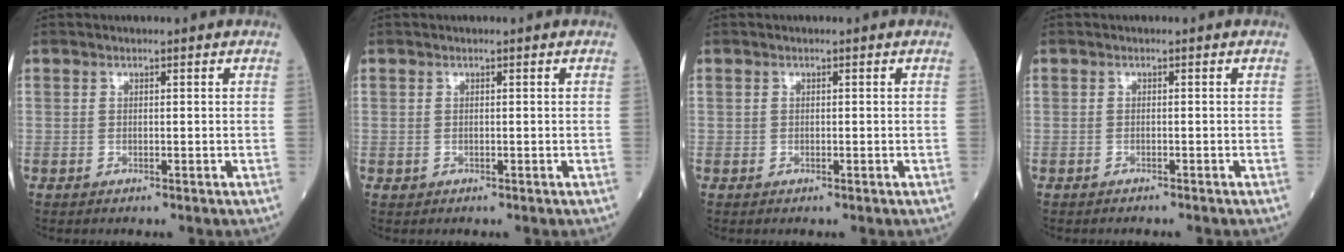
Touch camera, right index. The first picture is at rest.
{"total": 0.0}
{"total": 0.0}
{"total": 1.3, "force": [-1.2, 0.1, 0.4], "torque": [-0.009, -0.002, -0.014]}